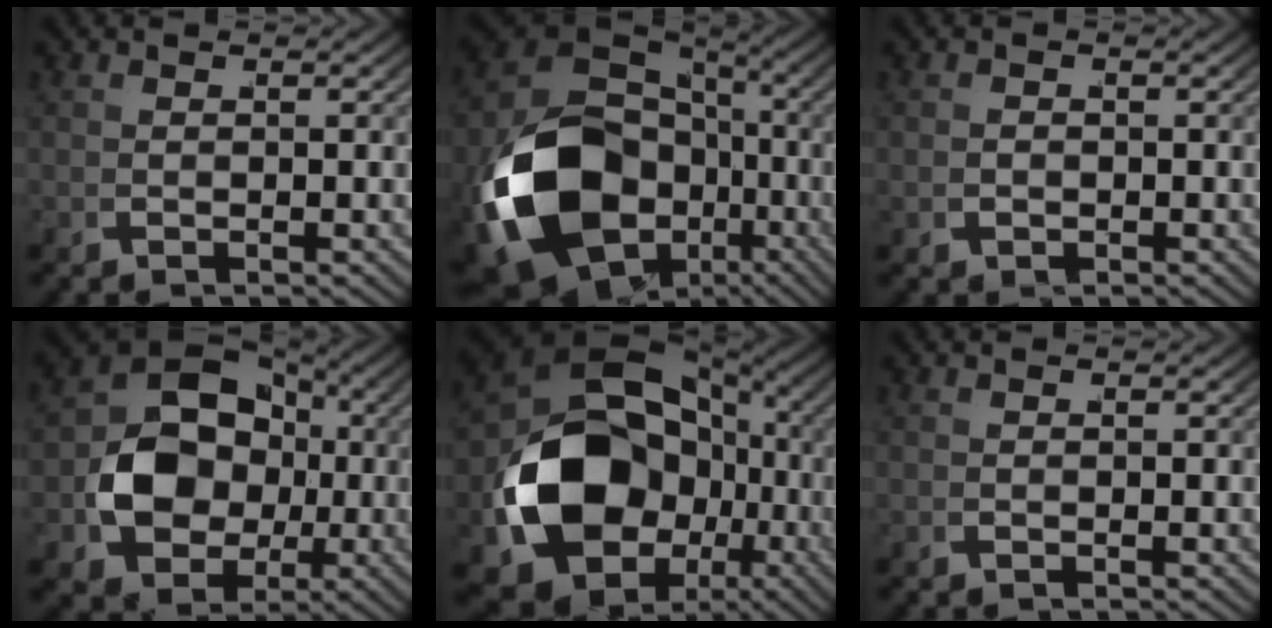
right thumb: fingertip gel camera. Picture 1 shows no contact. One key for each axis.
{"total": 18.5, "fx": -3.1, "fy": 13.0, "fz": 12.9, "tx": -0.303, "ty": -0.073, "tz": -0.012}
{"total": 0.9, "fx": -0.2, "fy": 0.8, "fz": 0.1, "tx": -0.005, "ty": -0.005, "tz": 0.000}
{"total": 11.8, "fx": -0.5, "fy": 9.0, "fz": 7.6, "tx": -0.161, "ty": -0.040, "tz": 0.010}
{"total": 19.0, "fx": -2.8, "fy": 13.8, "fz": 12.7, "tx": -0.290, "ty": -0.080, "tz": -0.012}
{"total": 0.0}